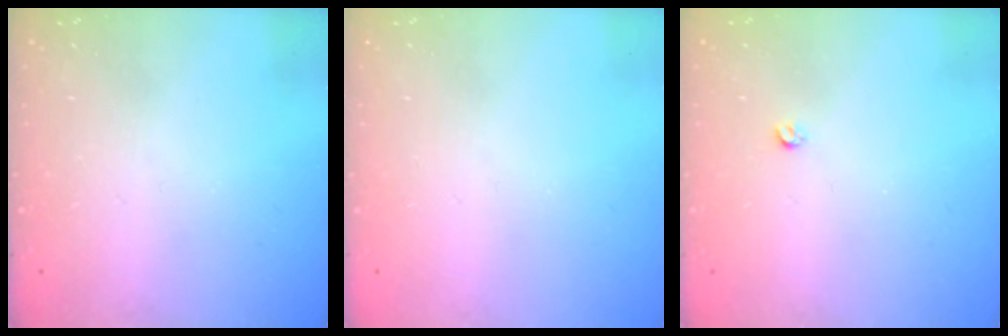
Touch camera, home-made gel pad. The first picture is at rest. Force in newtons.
{"total": 0.0}
{"total": 2.8, "press": 2.8, "slide": 0.5}